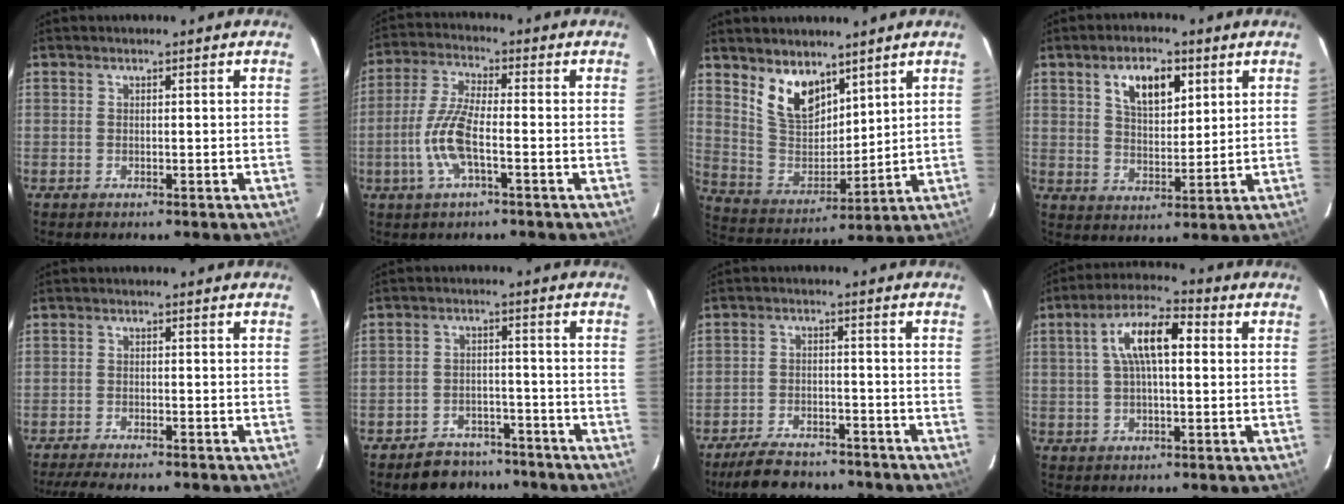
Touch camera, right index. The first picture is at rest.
{"total": 9.2, "force": [-2.8, 2.2, 8.5], "torque": [-0.186, 0.000, -0.058]}
{"total": 11.1, "force": [7.3, 6.0, 5.8], "torque": [-0.110, -0.001, 0.153]}
{"total": 8.7, "force": [4.1, 4.3, 6.3], "torque": [-0.109, 0.012, 0.075]}
{"total": 7.6, "force": [-6.6, 1.0, 3.7], "torque": [-0.088, -0.019, -0.107]}
{"total": 8.8, "force": [-7.4, 4.5, 1.6], "torque": [-0.049, 0.019, -0.097]}
{"total": 11.8, "force": [-9.9, 4.3, 4.7], "torque": [-0.110, 0.001, -0.148]}
{"total": 10.0, "force": [2.0, 3.7, 9.1], "torque": [-0.164, 0.024, 0.031]}